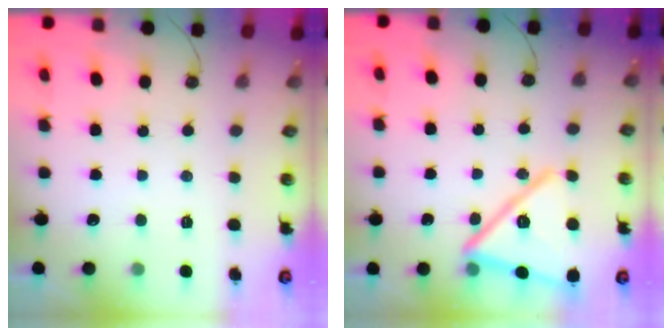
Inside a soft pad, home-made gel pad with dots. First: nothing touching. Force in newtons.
{"total": 18.4, "press": 18.4, "slide": 1.1}